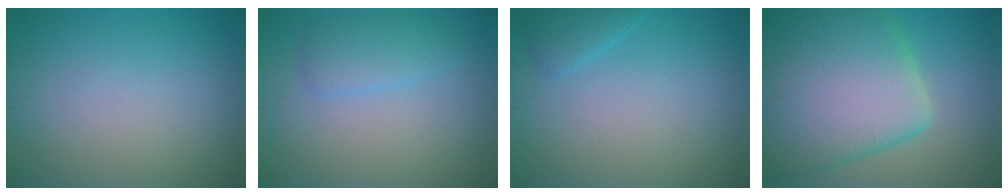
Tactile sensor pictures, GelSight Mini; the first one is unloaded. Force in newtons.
{"total": 2.5, "press": 2.5, "slide": 0.1}
{"total": 1.4, "press": 1.4, "slide": 0.1}
{"total": 12.1, "press": 12.1, "slide": 0.6}